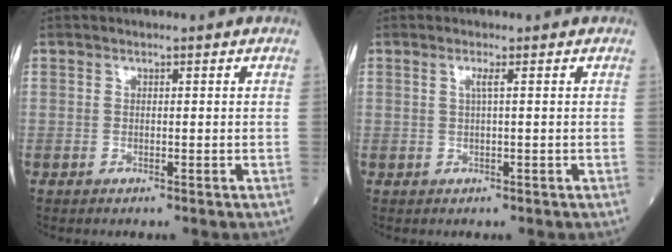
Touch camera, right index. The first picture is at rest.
{"total": 1.0, "force": [0.2, -0.3, 0.9], "torque": [-0.023, 0.001, 0.004]}